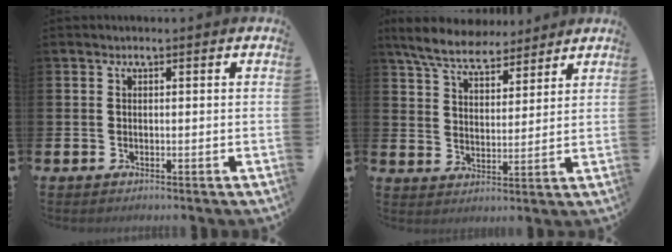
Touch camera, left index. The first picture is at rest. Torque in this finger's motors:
{"motor_torque": [1.06, -1.08, 0.75, 0.15]}